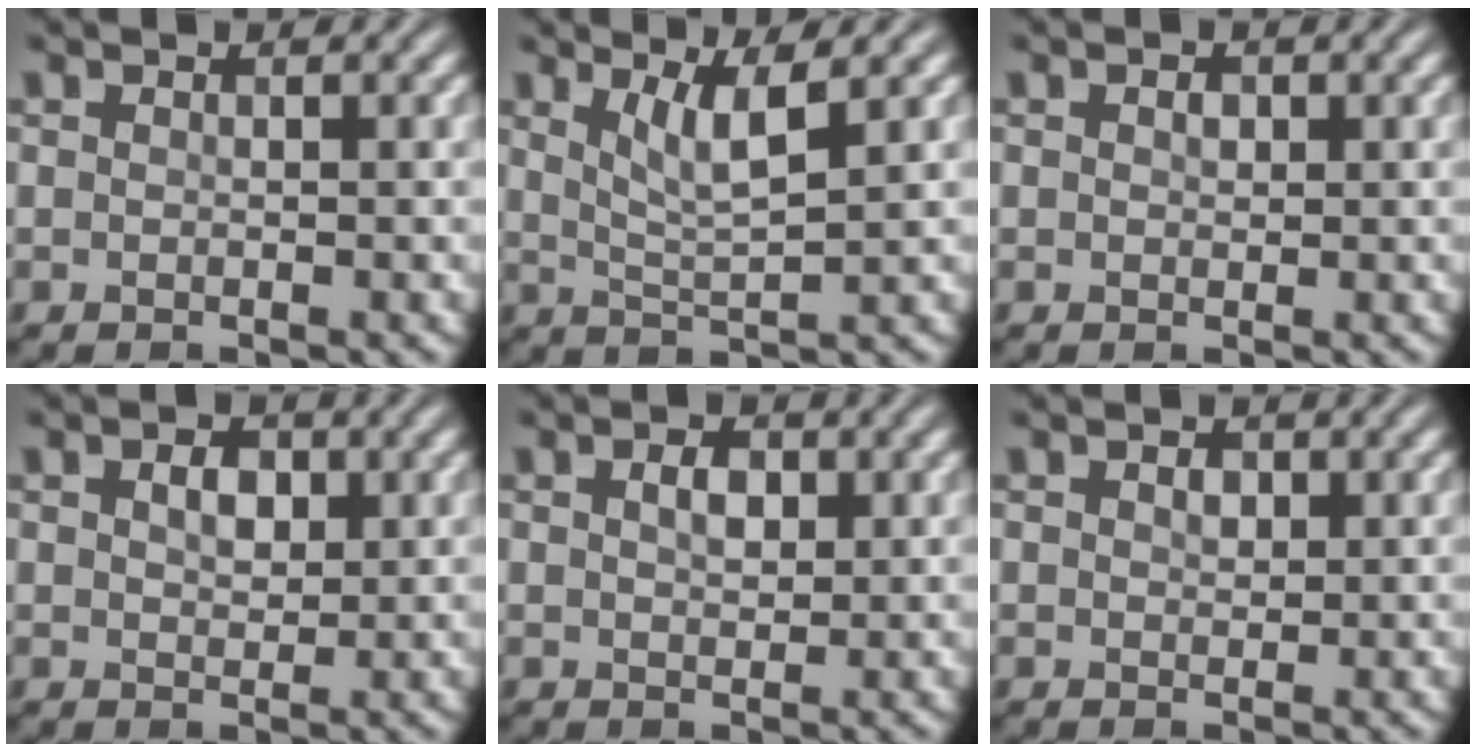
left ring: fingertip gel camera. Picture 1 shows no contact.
{"total": 3.3, "force": [1.5, 0.6, 2.8], "torque": [-0.051, -0.005, 0.033]}
{"total": 0.9, "force": [0.2, 0.7, 0.6], "torque": [-0.010, 0.000, 0.002]}
{"total": 2.3, "force": [0.7, 1.5, 1.6], "torque": [-0.029, 0.001, 0.011]}
{"total": 2.0, "force": [0.6, 1.2, 1.4], "torque": [-0.028, 0.003, 0.009]}
{"total": 1.3, "force": [0.4, 0.9, 0.8], "torque": [-0.012, 0.001, 0.005]}